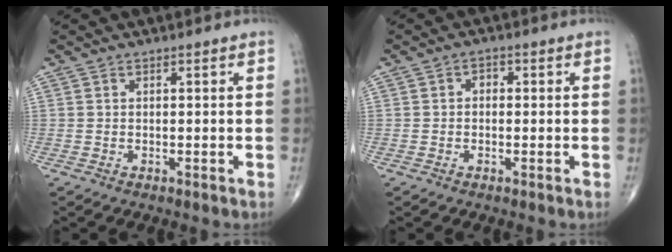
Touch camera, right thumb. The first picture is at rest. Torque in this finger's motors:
{"motor_torque": [-0.41, 0.31, 0.03, 0.03, 0.06]}